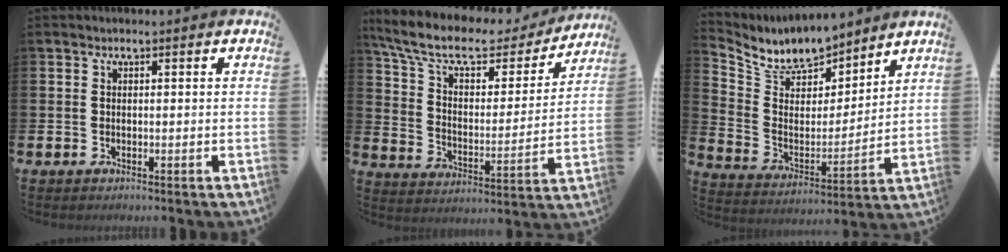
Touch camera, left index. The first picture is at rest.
{"total": 10.3, "force": [8.5, 3.6, 4.6], "torque": [-0.119, -0.052, 0.141]}
{"total": 9.1, "force": [8.6, 2.6, 1.5], "torque": [-0.074, -0.065, 0.156]}